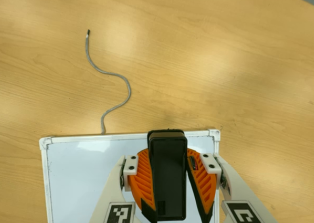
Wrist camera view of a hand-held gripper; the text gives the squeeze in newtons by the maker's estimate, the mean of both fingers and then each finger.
{"total": 10.0, "left": 9.3, "right": 10.7}